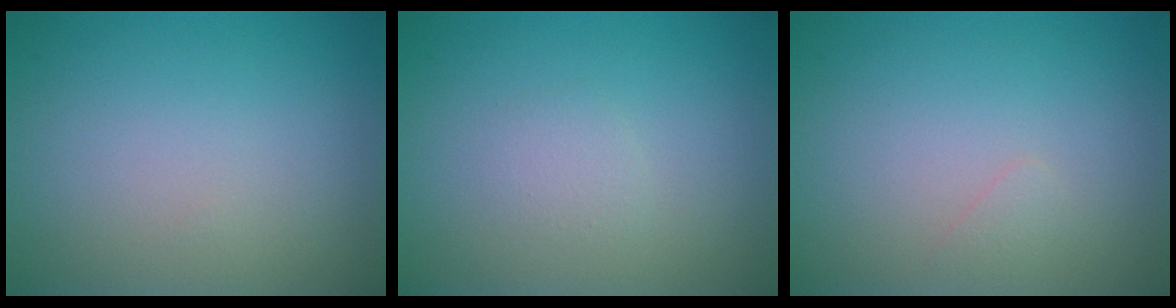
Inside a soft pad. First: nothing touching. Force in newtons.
{"total": 1.0, "press": 1.0, "slide": 0.0}
{"total": 0.6, "press": 0.6, "slide": 0.1}